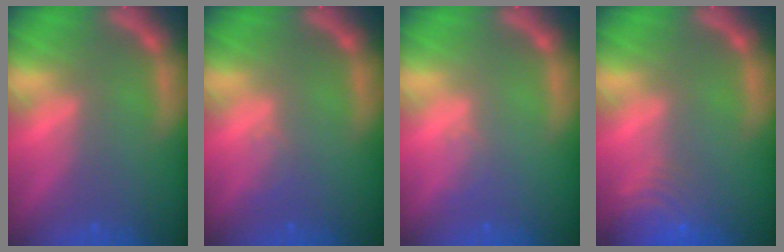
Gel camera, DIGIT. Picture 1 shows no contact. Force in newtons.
{"total": 1.0}
{"total": 1.0}
{"total": 6.5}